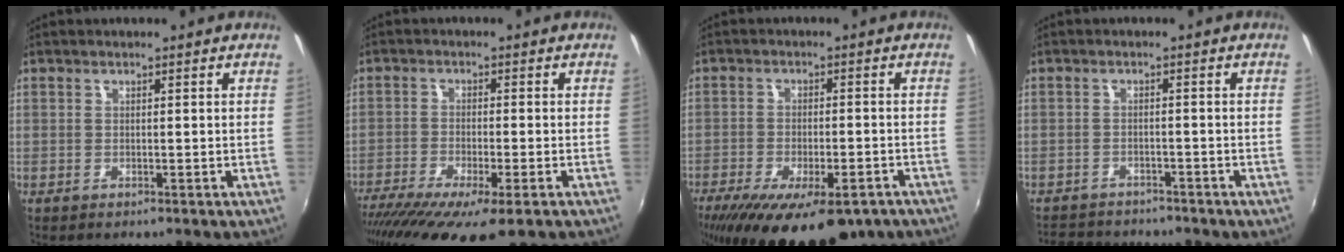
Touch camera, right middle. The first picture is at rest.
{"total": 15.1, "force": [-10.6, 3.0, 10.4], "torque": [-0.206, -0.063, -0.169]}
{"total": 21.0, "force": [-14.3, 7.9, 13.2], "torque": [-0.252, -0.052, -0.201]}
{"total": 8.8, "force": [-7.7, 3.5, 2.5], "torque": [-0.067, -0.005, -0.115]}